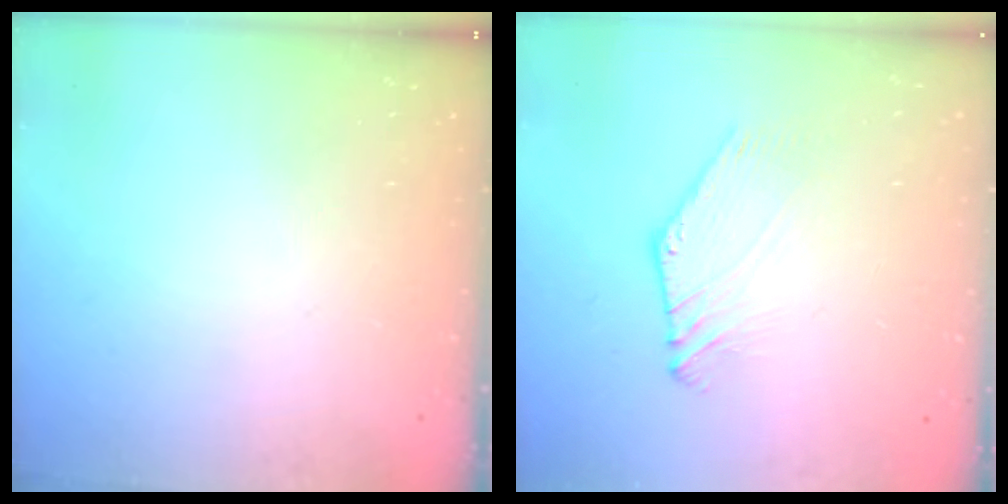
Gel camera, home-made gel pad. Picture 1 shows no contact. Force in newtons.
{"total": 1.1, "press": 1.1, "slide": 0.2}